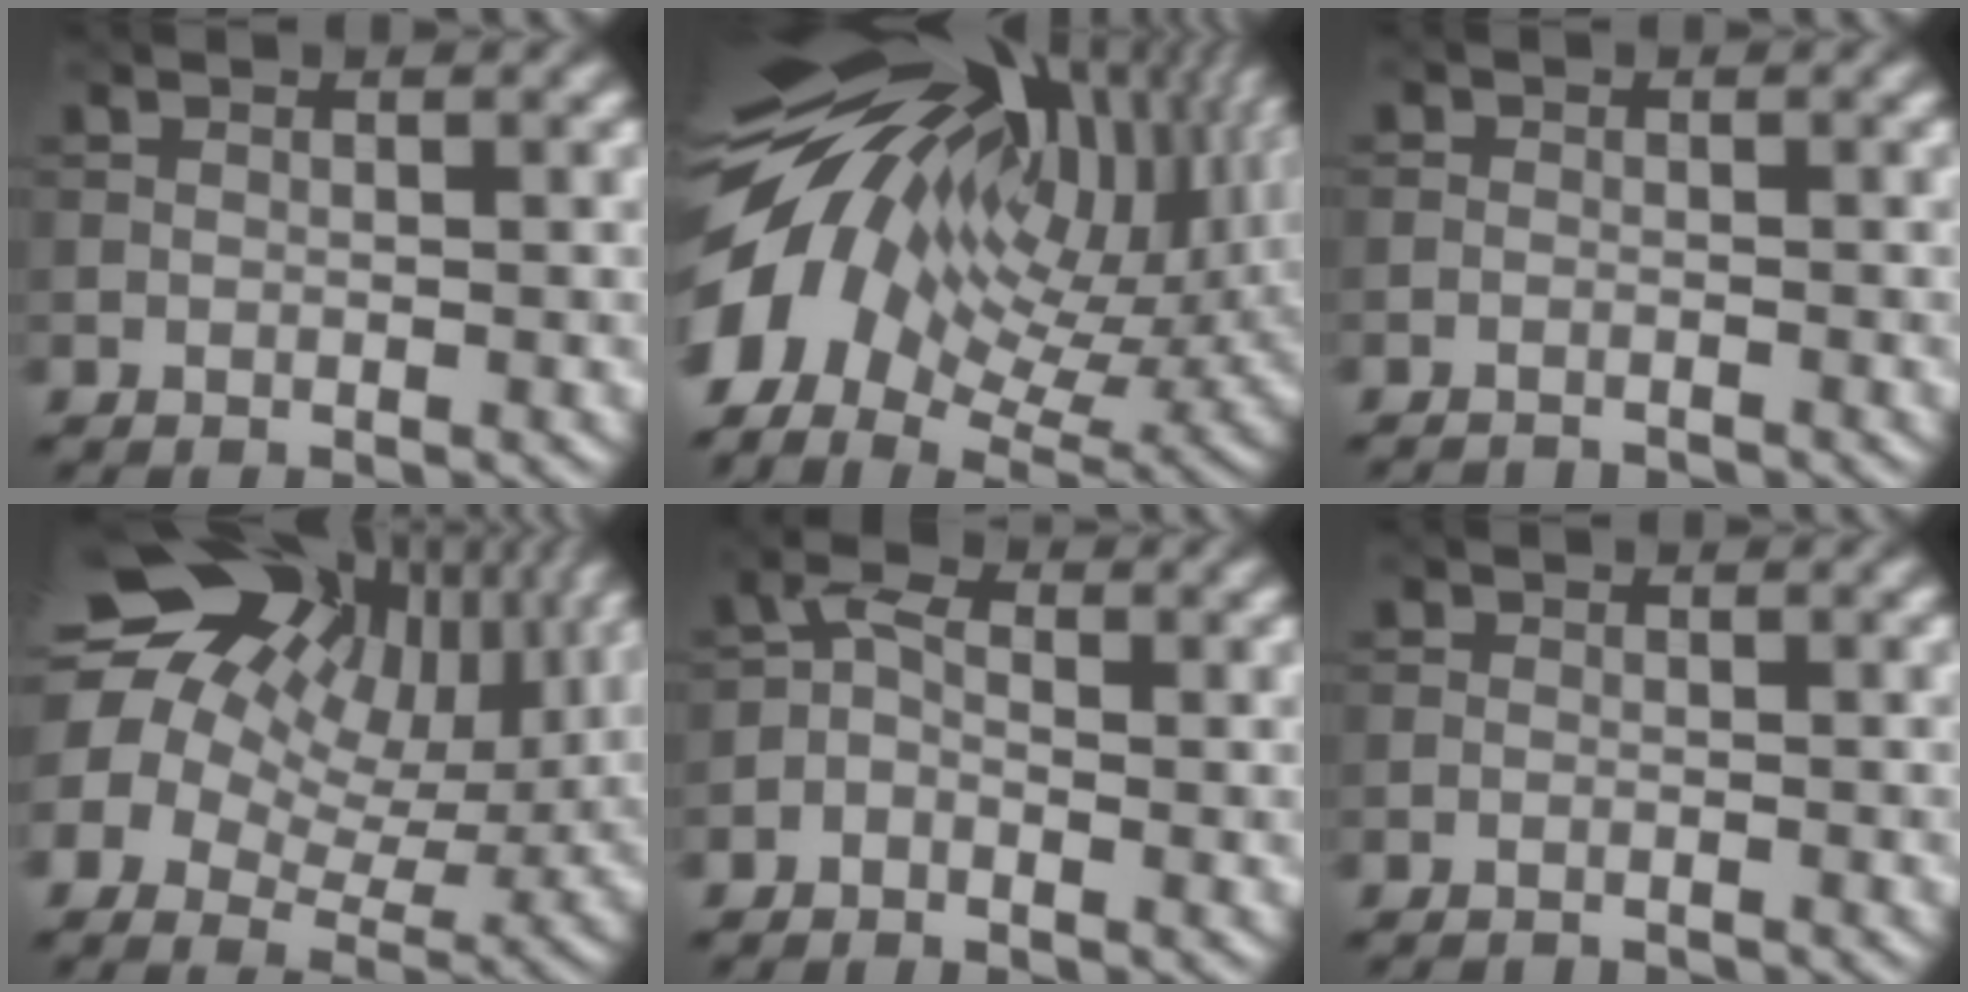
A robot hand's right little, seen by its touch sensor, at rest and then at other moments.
{"total": 16.7, "force": [1.2, 9.9, 13.4], "torque": [-0.258, -0.002, 0.024]}
{"total": 2.2, "force": [-2.2, 0.1, -0.1], "torque": [0.013, -0.010, -0.034]}
{"total": 17.1, "force": [6.7, 12.4, 9.7], "torque": [-0.208, 0.041, 0.114]}
{"total": 2.0, "force": [-1.2, 1.2, 1.0], "torque": [-0.012, 0.005, -0.028]}
{"total": 1.8, "force": [-1.8, 0.0, -0.2], "torque": [0.013, -0.008, -0.026]}